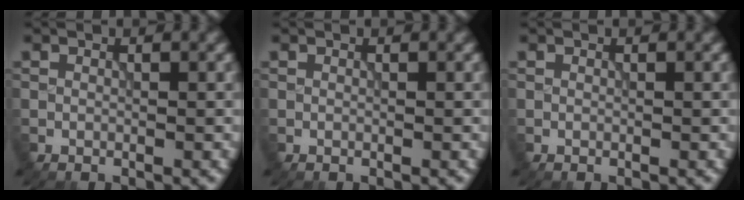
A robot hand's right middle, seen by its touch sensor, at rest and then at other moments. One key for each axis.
{"total": 0.0}
{"total": 0.0}